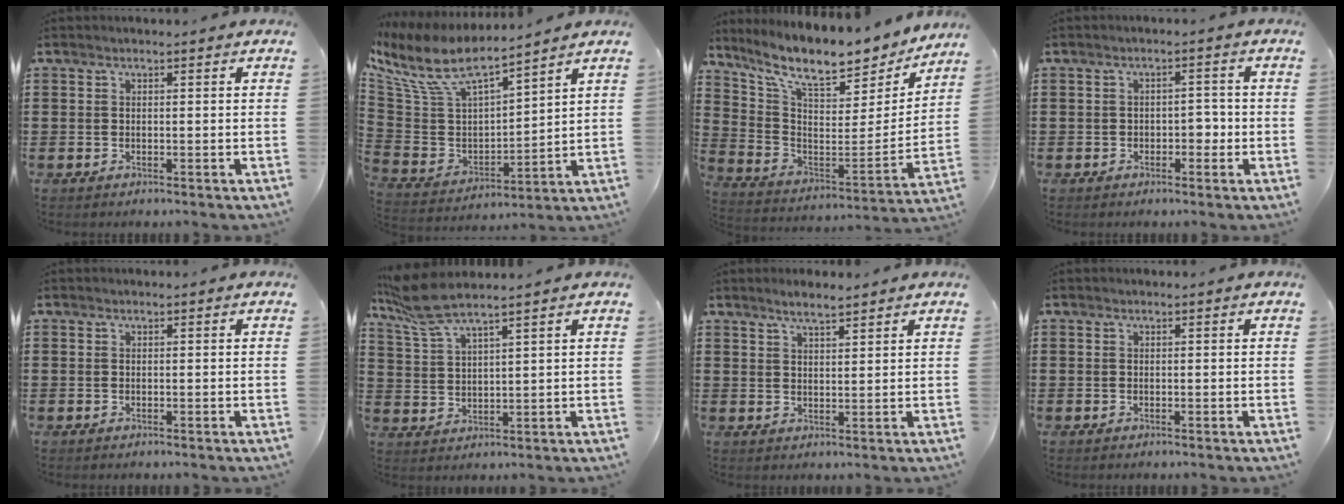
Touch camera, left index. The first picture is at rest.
{"total": 10.0, "force": [7.4, 3.1, 5.9], "torque": [-0.149, -0.044, 0.130]}
{"total": 10.9, "force": [9.1, 2.2, 5.6], "torque": [-0.131, -0.069, 0.153]}
{"total": 2.4, "force": [-0.8, 1.4, 1.7], "torque": [-0.036, 0.005, -0.020]}
{"total": 0.0}
{"total": 6.6, "force": [5.4, 0.8, 3.8], "torque": [-0.098, -0.013, 0.095]}
{"total": 3.0, "force": [2.5, 0.4, 1.5], "torque": [-0.034, 0.004, 0.046]}
{"total": 0.0}